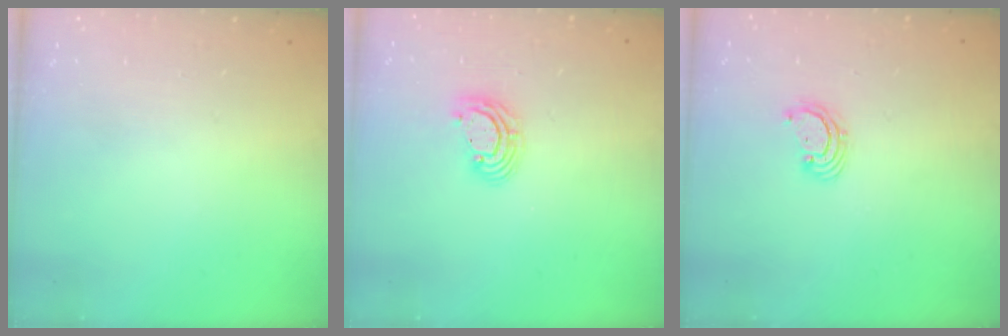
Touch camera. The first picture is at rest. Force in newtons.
{"total": 6.0, "press": 6.0, "slide": 0.8}
{"total": 3.1, "press": 3.1, "slide": 0.1}